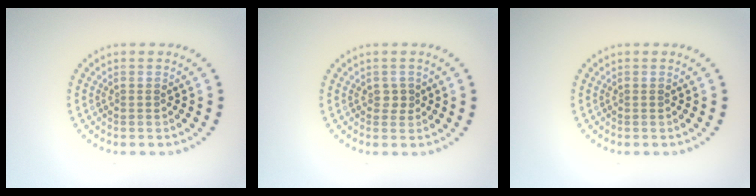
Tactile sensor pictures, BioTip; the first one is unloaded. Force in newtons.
{"total": 0.9, "press": 0.8, "slide": 0.3}
{"total": 0.0}